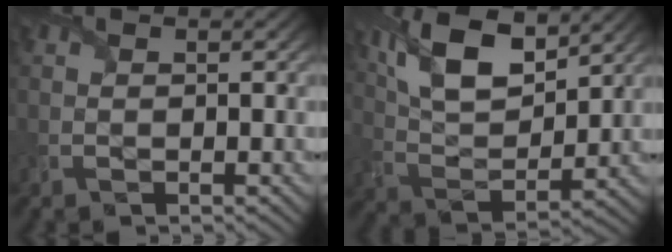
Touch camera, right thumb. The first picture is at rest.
{"total": 12.0, "force": [6.7, 5.2, 8.5], "torque": [-0.185, 0.010, 0.125]}